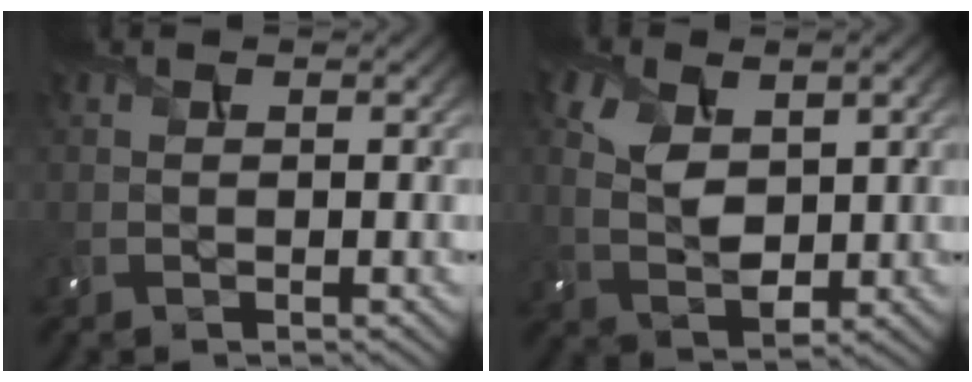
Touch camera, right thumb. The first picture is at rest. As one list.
[{"total": 5.9, "force": [1.8, 3.3, 4.6], "torque": [-0.102, 0.000, 0.033]}]